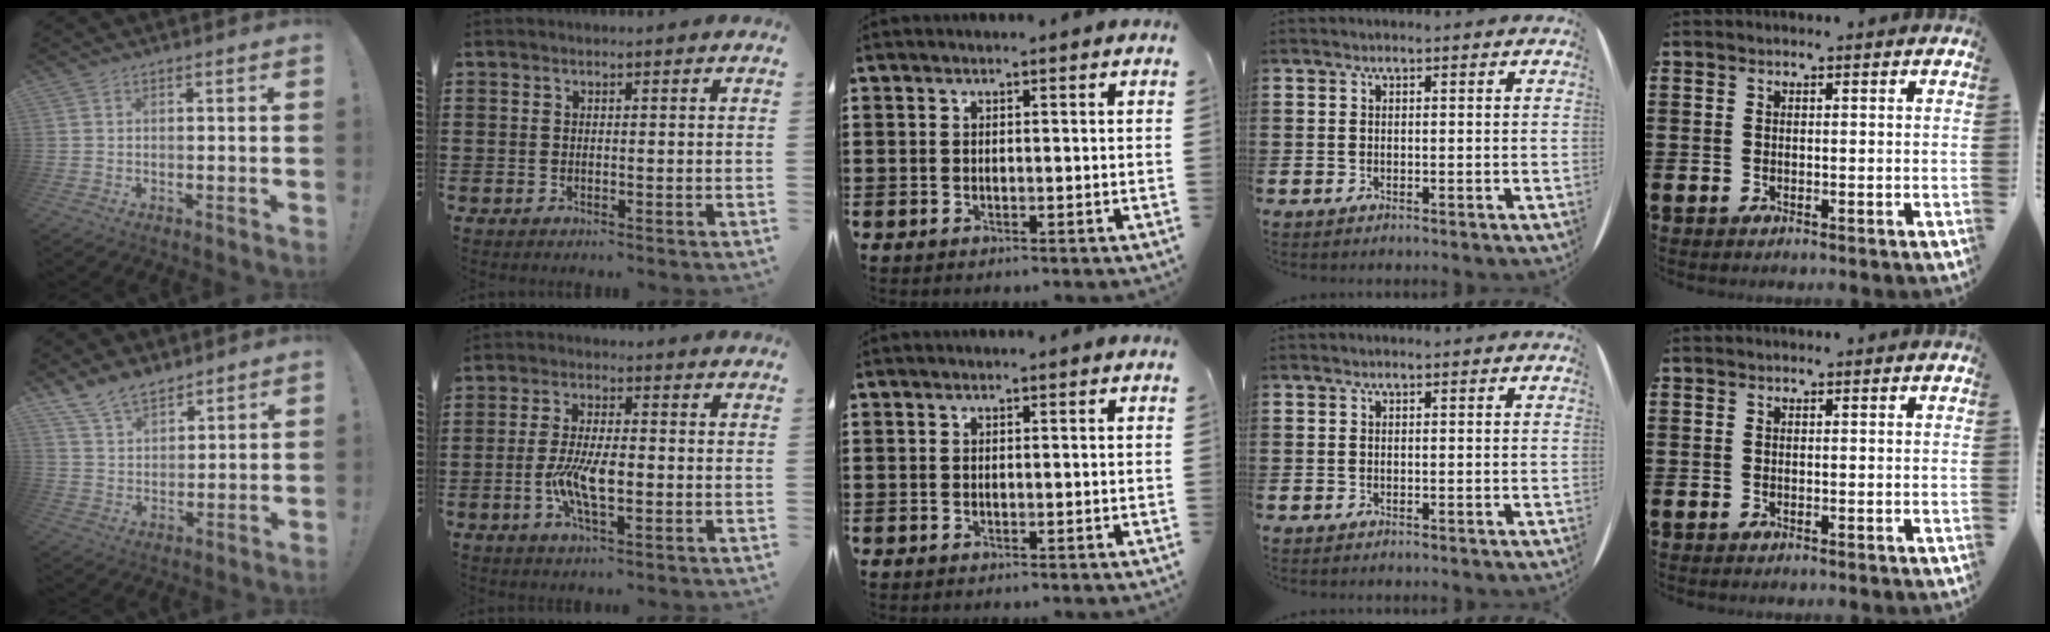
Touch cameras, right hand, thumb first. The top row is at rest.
{"thumb": {"total": 9.8, "force": [8.0, 4.6, 3.3], "torque": [-0.061, -0.051, 0.156]}, "index": {"total": 7.6, "force": [-1.6, 2.6, 7.0], "torque": [-0.153, -0.008, -0.034]}}